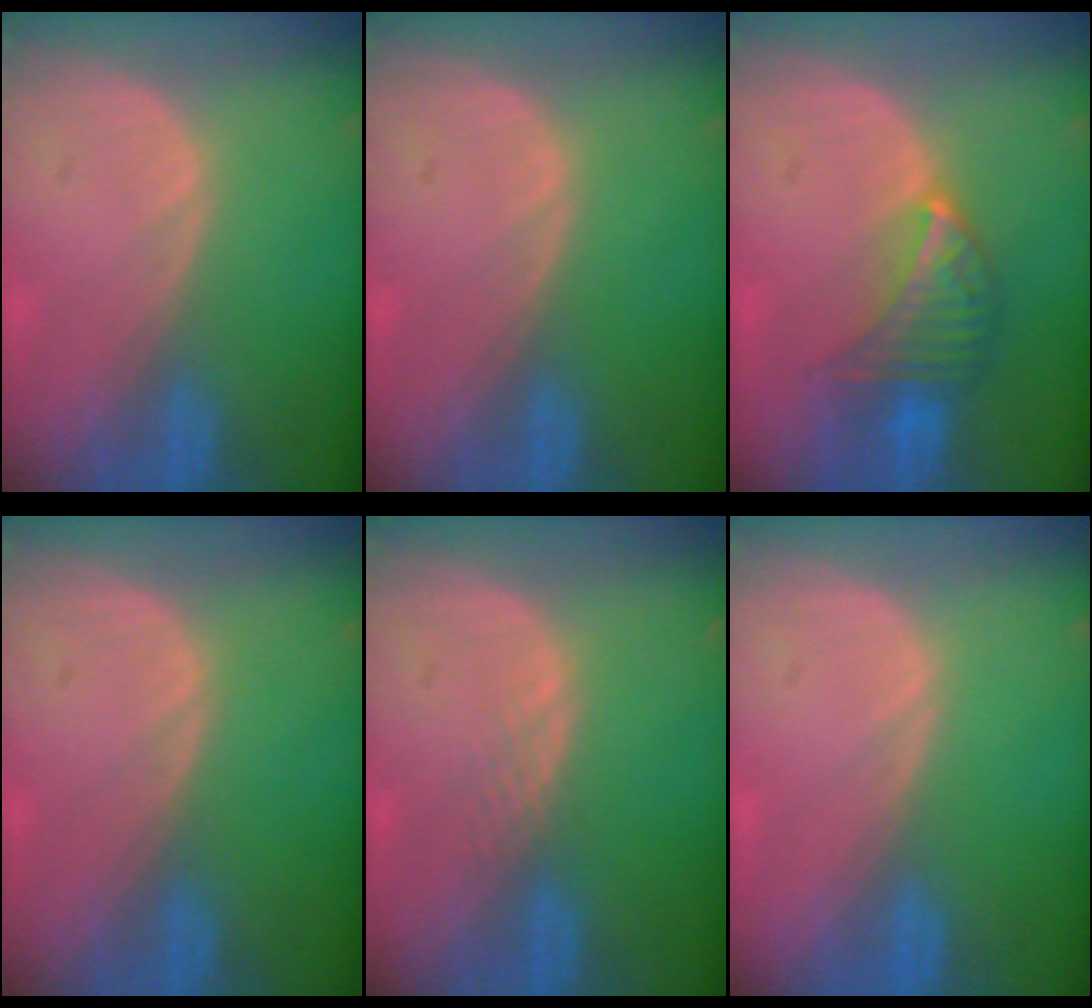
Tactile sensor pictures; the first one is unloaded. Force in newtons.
{"total": 0.0}
{"total": 6.9, "press": 6.2, "slide": 2.8}
{"total": 0.0}
{"total": 1.3, "press": 1.2, "slide": 0.1}
{"total": 0.0}